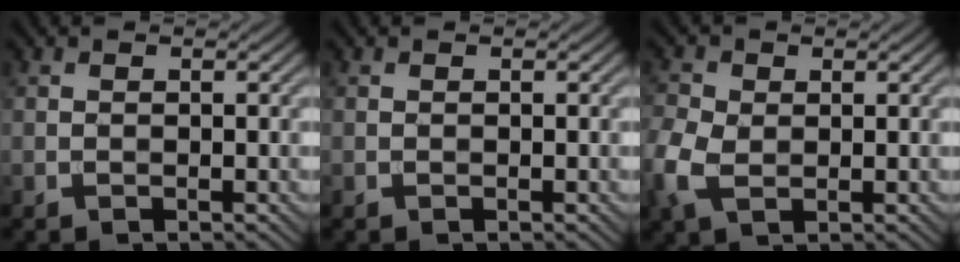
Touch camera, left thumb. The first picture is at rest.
{"total": 0.0}
{"total": 5.0, "force": [-0.6, 3.5, 3.5], "torque": [-0.107, -0.001, -0.019]}